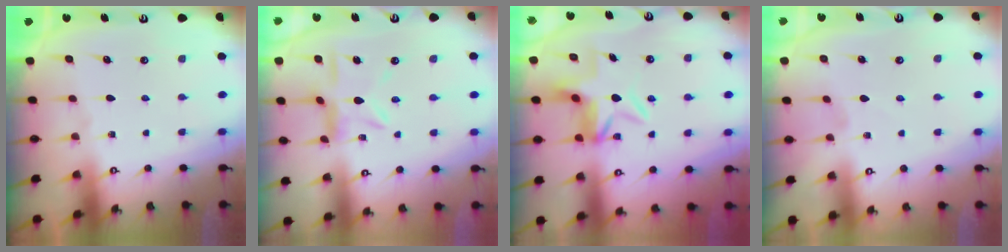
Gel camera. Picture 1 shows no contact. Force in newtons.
{"total": 8.9, "press": 8.8, "slide": 0.8}
{"total": 5.5, "press": 5.2, "slide": 1.8}
{"total": 0.8, "press": 0.8, "slide": 0.1}